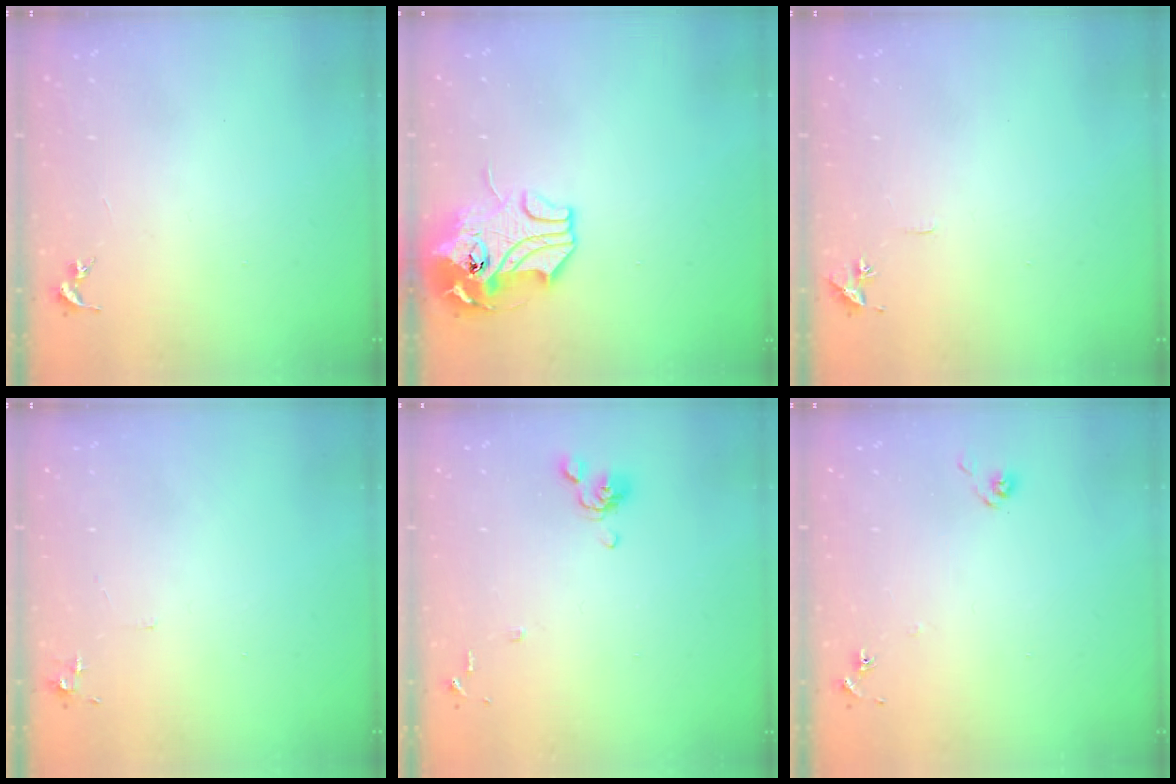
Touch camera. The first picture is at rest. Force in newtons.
{"total": 12.3, "press": 12.2, "slide": 2.0}
{"total": 4.8, "press": 4.8, "slide": 0.5}
{"total": 5.2, "press": 5.1, "slide": 0.7}
{"total": 7.9, "press": 7.8, "slide": 1.5}
{"total": 5.4, "press": 5.4, "slide": 0.5}